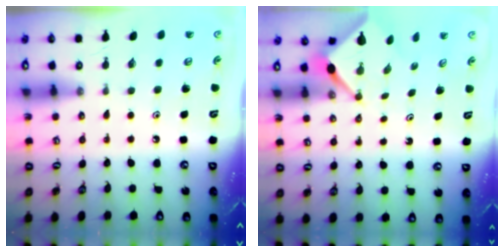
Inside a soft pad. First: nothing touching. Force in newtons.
{"total": 3.2, "press": 3.2, "slide": 0.2}